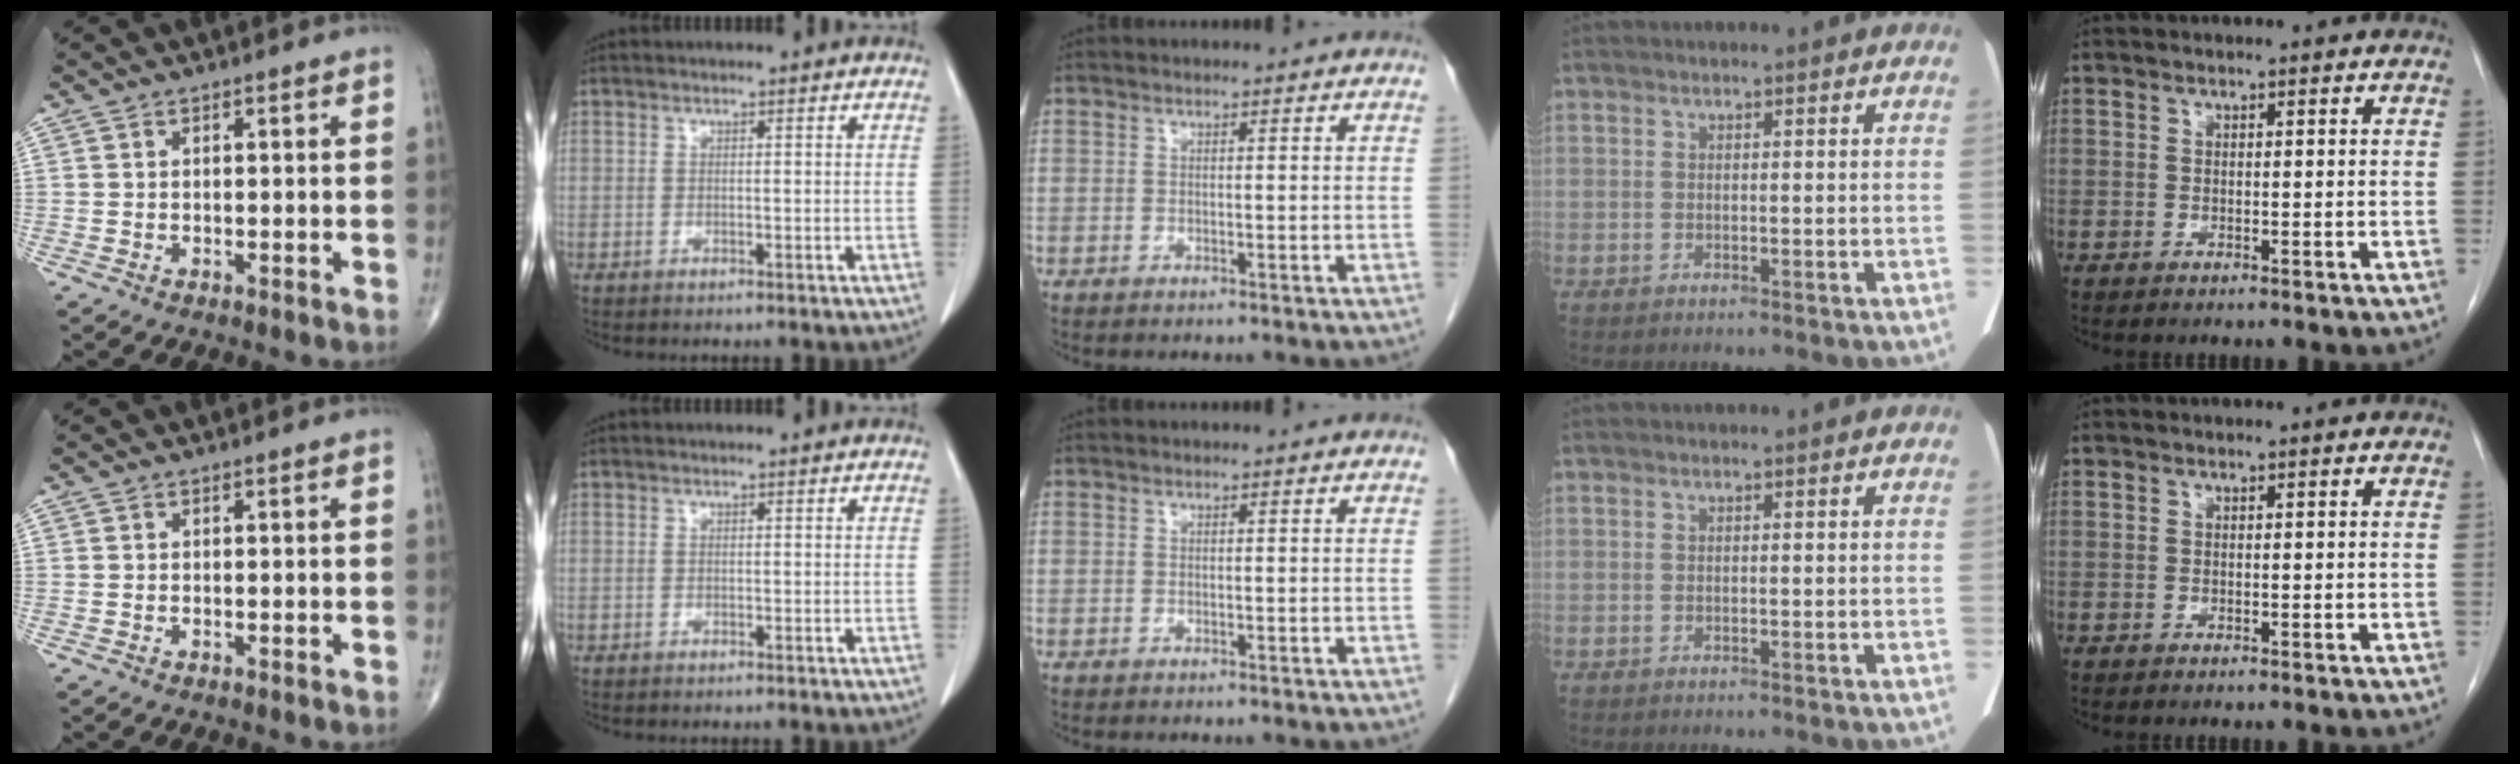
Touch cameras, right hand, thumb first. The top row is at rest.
{}